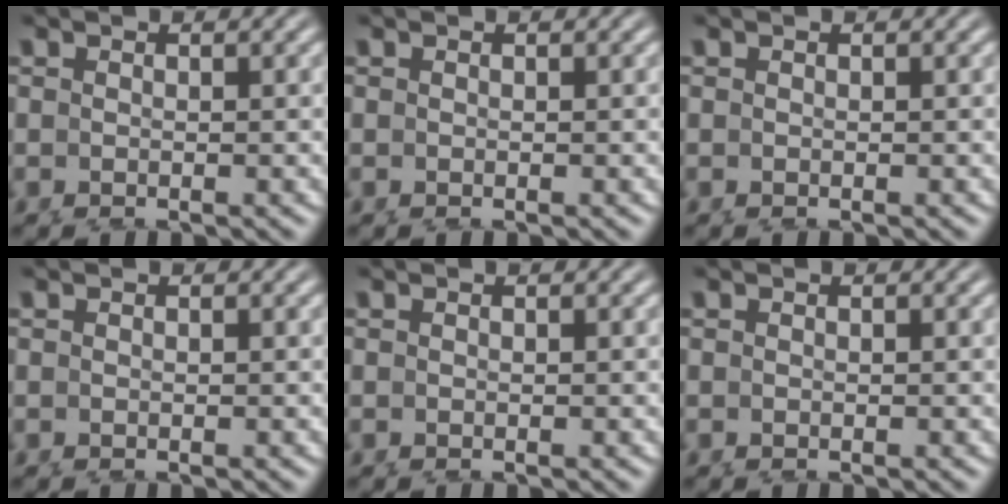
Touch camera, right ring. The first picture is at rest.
{"total": 0.0}
{"total": 0.0}
{"total": 0.0}
{"total": 0.0}
{"total": 0.0}